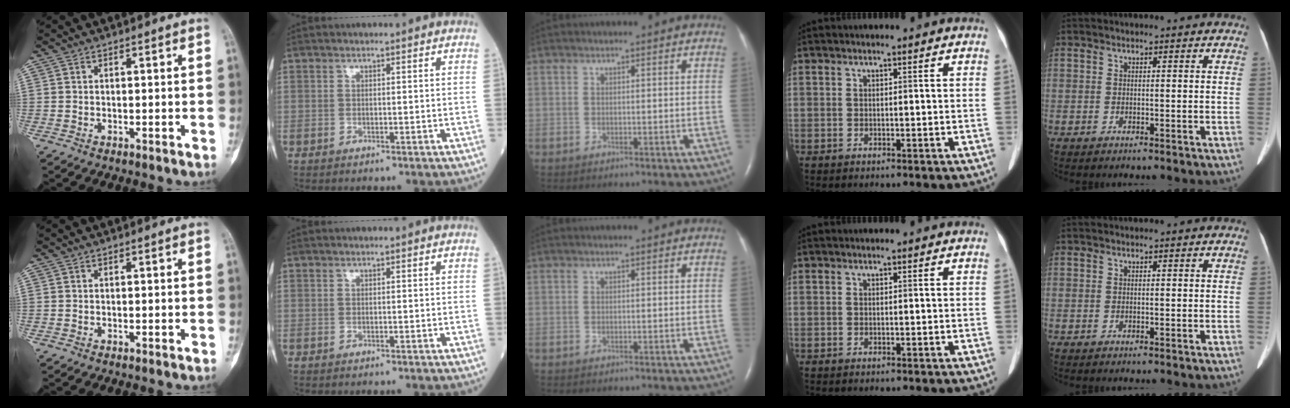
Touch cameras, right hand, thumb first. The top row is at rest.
{}